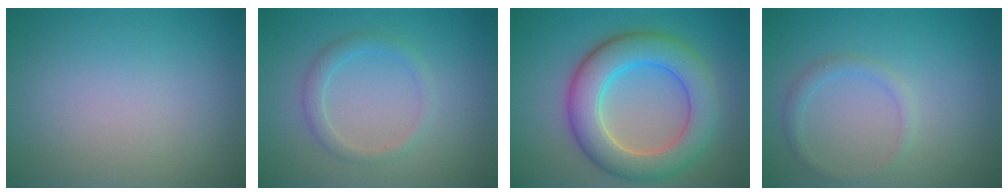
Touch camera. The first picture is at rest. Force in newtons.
{"total": 2.0, "press": 2.0, "slide": 0.2}
{"total": 7.5, "press": 7.5, "slide": 0.2}
{"total": 1.4, "press": 1.4, "slide": 0.0}